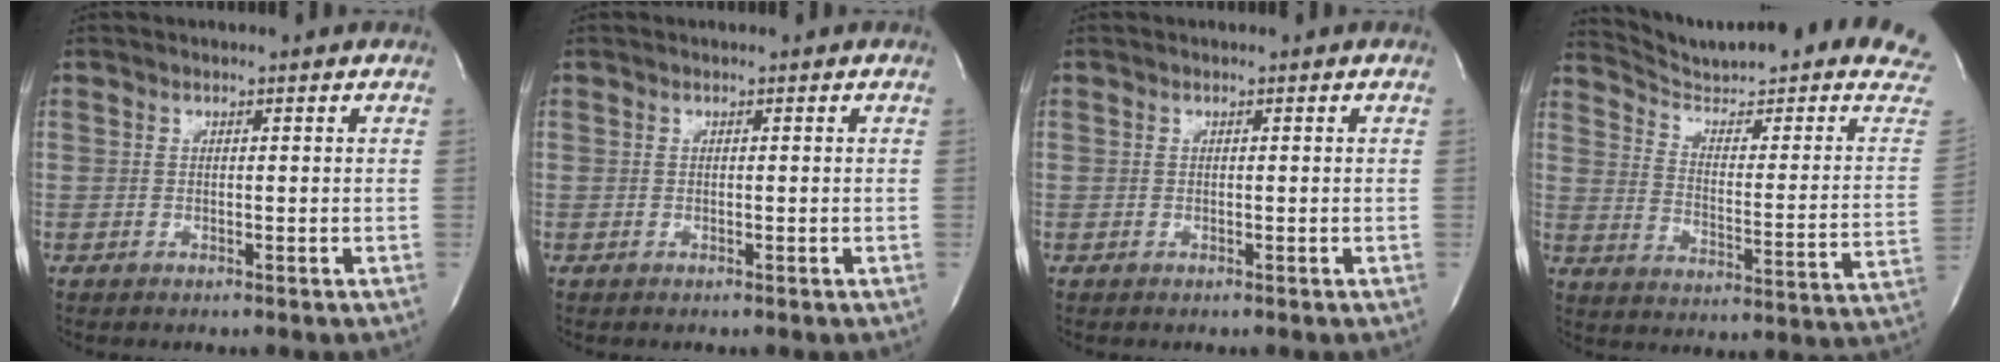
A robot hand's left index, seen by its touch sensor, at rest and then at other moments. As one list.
[{"total": 0.0}, {"total": 0.0}, {"total": 24.9, "force": [22.7, 1.0, 10.2], "torque": [-0.147, -0.095, 0.291]}]